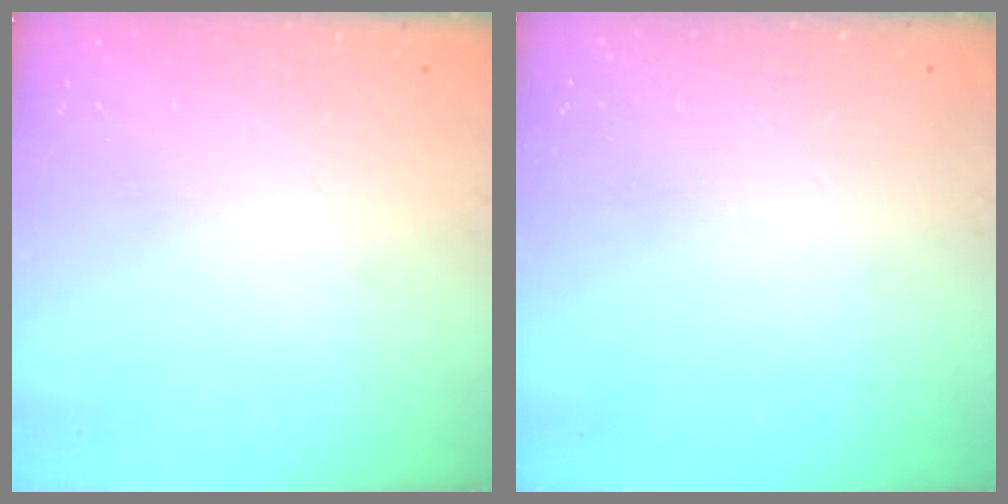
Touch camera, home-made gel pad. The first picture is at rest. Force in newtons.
{"total": 0.0}